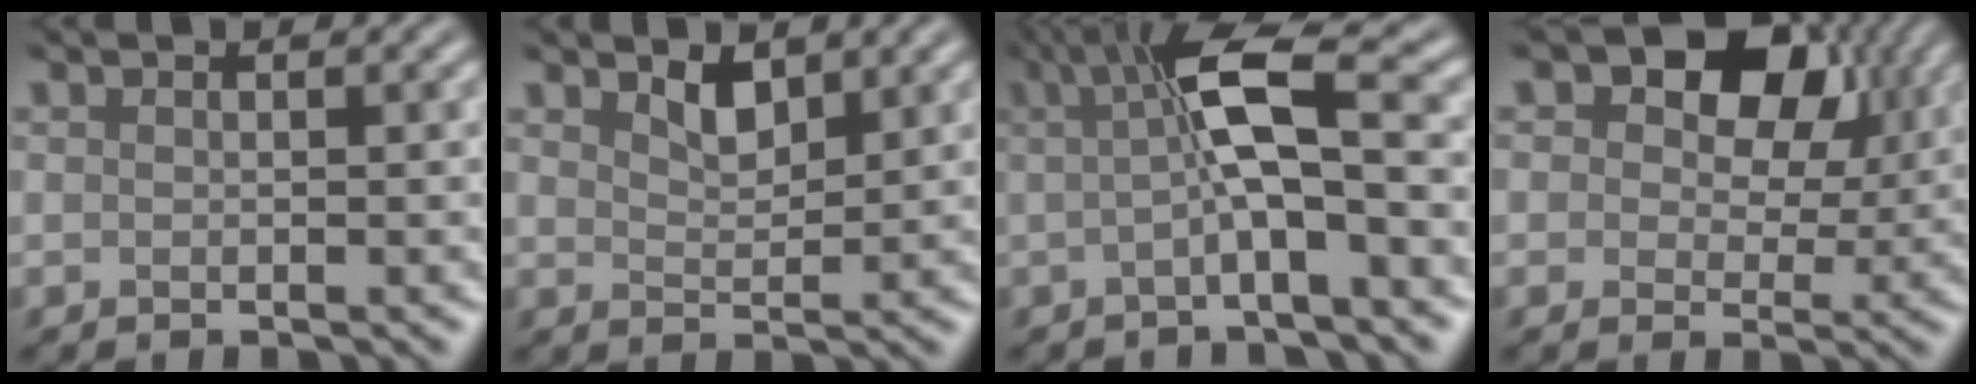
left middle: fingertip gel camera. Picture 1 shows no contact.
{"total": 1.9, "force": [1.7, 0.5, 0.6], "torque": [-0.017, 0.001, 0.037]}
{"total": 6.5, "force": [0.6, 1.2, 6.4], "torque": [-0.104, 0.016, 0.007]}
{"total": 8.7, "force": [4.0, 5.4, 5.5], "torque": [-0.073, 0.016, 0.049]}